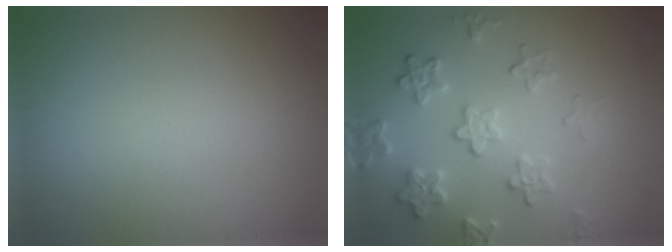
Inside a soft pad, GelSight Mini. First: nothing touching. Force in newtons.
{"total": 4.2, "press": 3.7, "slide": 2.0}